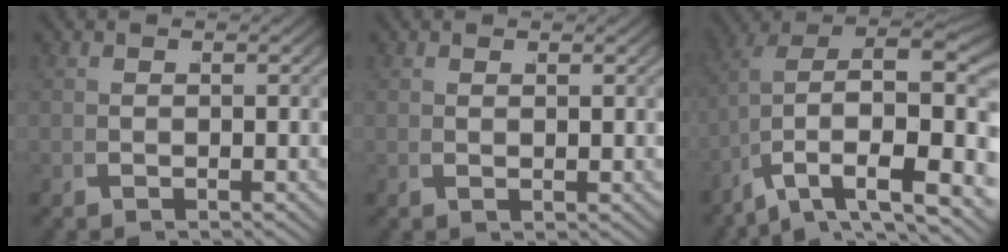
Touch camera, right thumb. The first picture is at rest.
{"total": 0.7, "force": [0.6, -0.1, 0.4], "torque": [-0.006, 0.002, 0.013]}
{"total": 10.7, "force": [-0.4, 7.0, 8.1], "torque": [-0.123, -0.053, 0.008]}